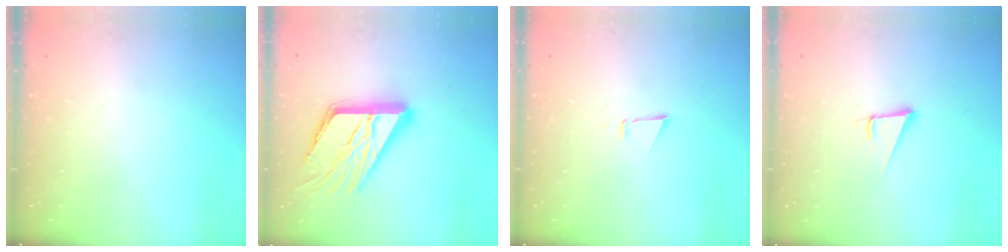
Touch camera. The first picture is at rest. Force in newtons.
{"total": 18.9, "press": 18.8, "slide": 1.9}
{"total": 3.0, "press": 2.9, "slide": 0.8}
{"total": 4.4, "press": 3.8, "slide": 2.3}